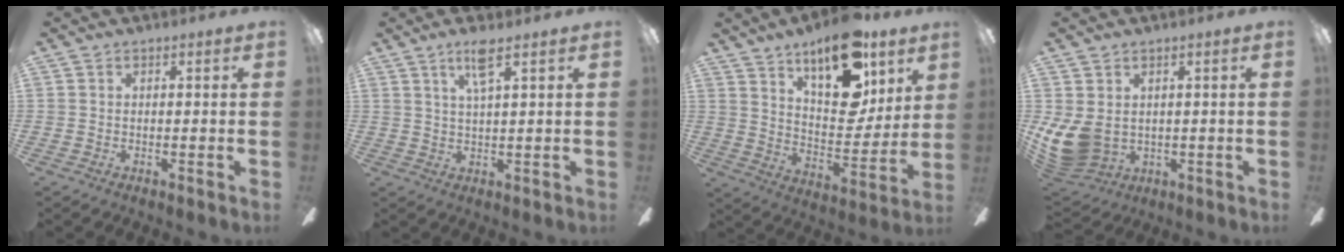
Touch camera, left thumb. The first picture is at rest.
{"total": 5.6, "force": [3.4, 0.8, 4.4], "torque": [-0.081, -0.003, 0.054]}
{"total": 19.5, "force": [13.0, 8.6, 11.8], "torque": [-0.170, -0.077, 0.220]}
{"total": 8.6, "force": [0.4, 6.5, 5.6], "torque": [-0.137, -0.007, 0.013]}